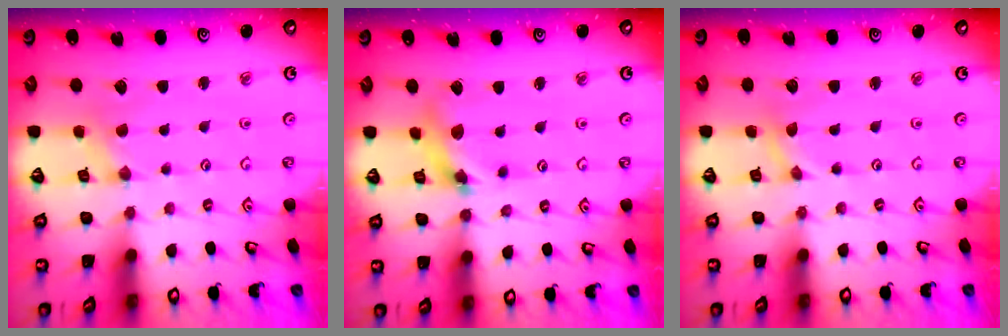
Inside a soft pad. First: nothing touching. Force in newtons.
{"total": 9.2, "press": 9.2, "slide": 1.0}
{"total": 0.0}